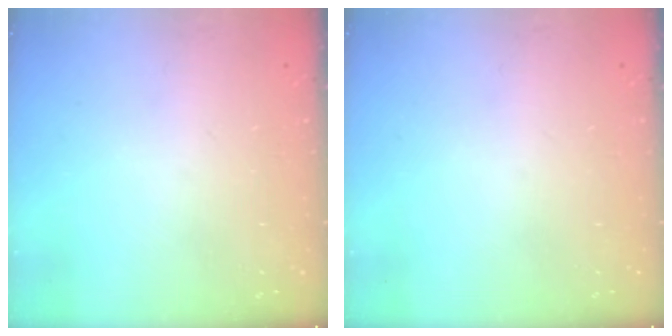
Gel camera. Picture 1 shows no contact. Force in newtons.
{"total": 0.0}